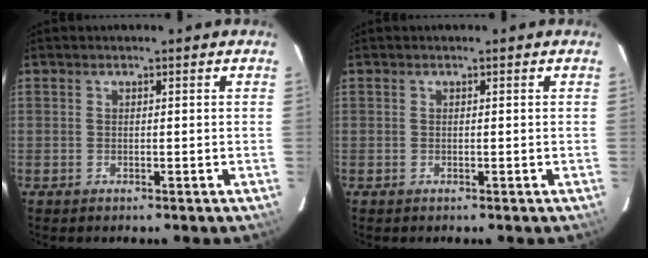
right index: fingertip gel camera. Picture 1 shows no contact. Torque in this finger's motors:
{"motor_torque": [0.00, 0.00, 0.02, 0.00]}